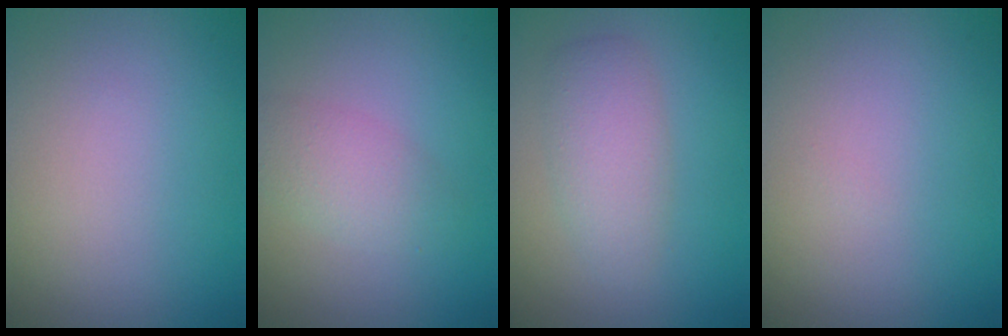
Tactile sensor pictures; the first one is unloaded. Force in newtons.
{"total": 2.6, "press": 2.6, "slide": 0.0}
{"total": 3.2, "press": 3.2, "slide": 0.1}
{"total": 0.0}